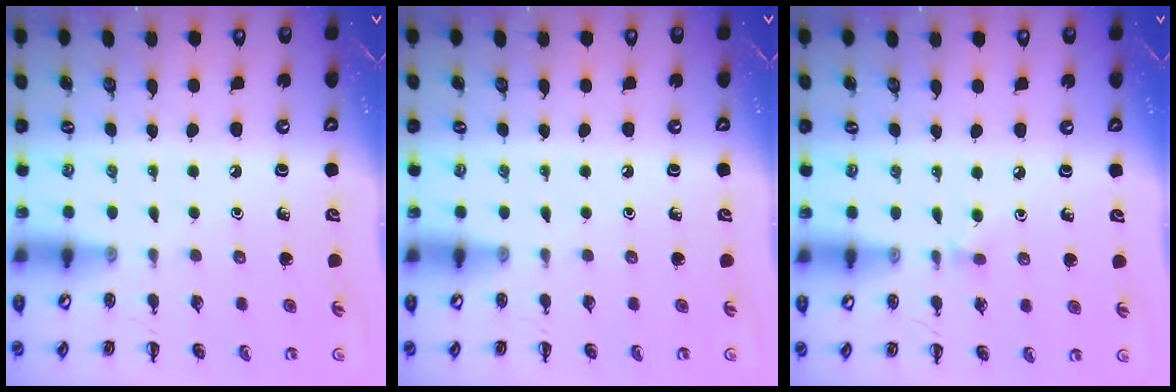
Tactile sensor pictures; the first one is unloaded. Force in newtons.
{"total": 0.0}
{"total": 3.6, "press": 3.3, "slide": 1.5}